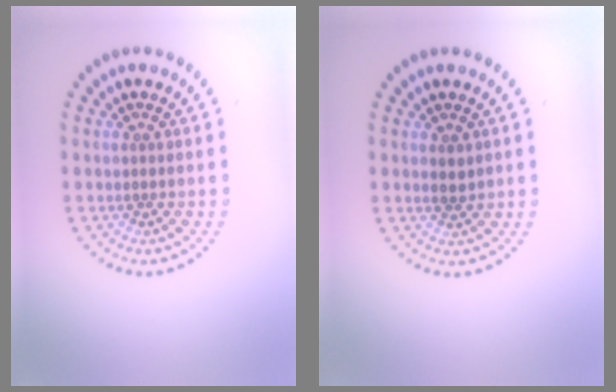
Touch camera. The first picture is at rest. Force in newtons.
{"total": 1.1, "press": 1.1, "slide": 0.3}